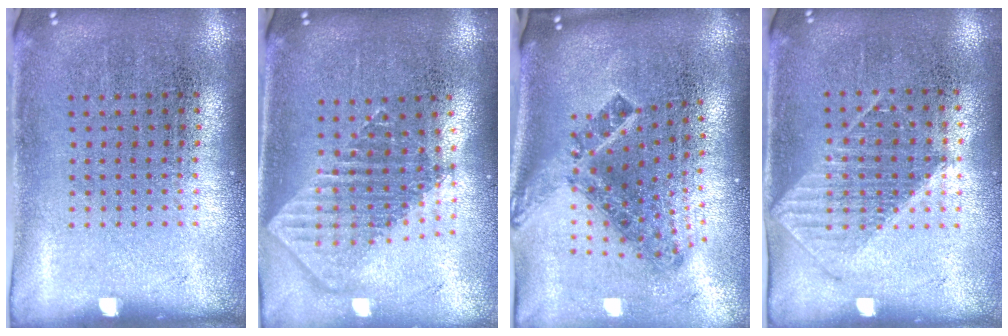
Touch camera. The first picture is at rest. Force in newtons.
{"total": 1.9, "press": 1.5, "slide": 1.1}
{"total": 2.1, "press": 1.3, "slide": 1.6}
{"total": 1.0, "press": 0.9, "slide": 0.3}